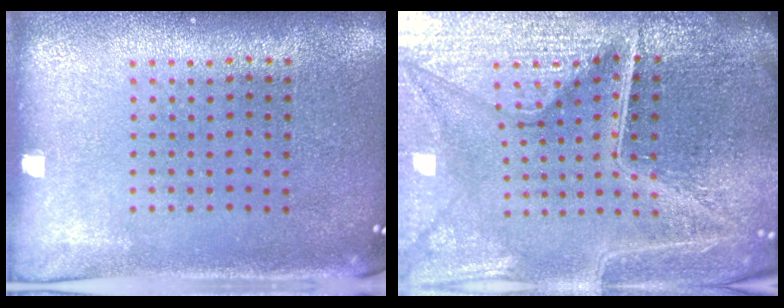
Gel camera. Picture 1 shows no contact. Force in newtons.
{"total": 7.1, "press": 6.2, "slide": 3.4}